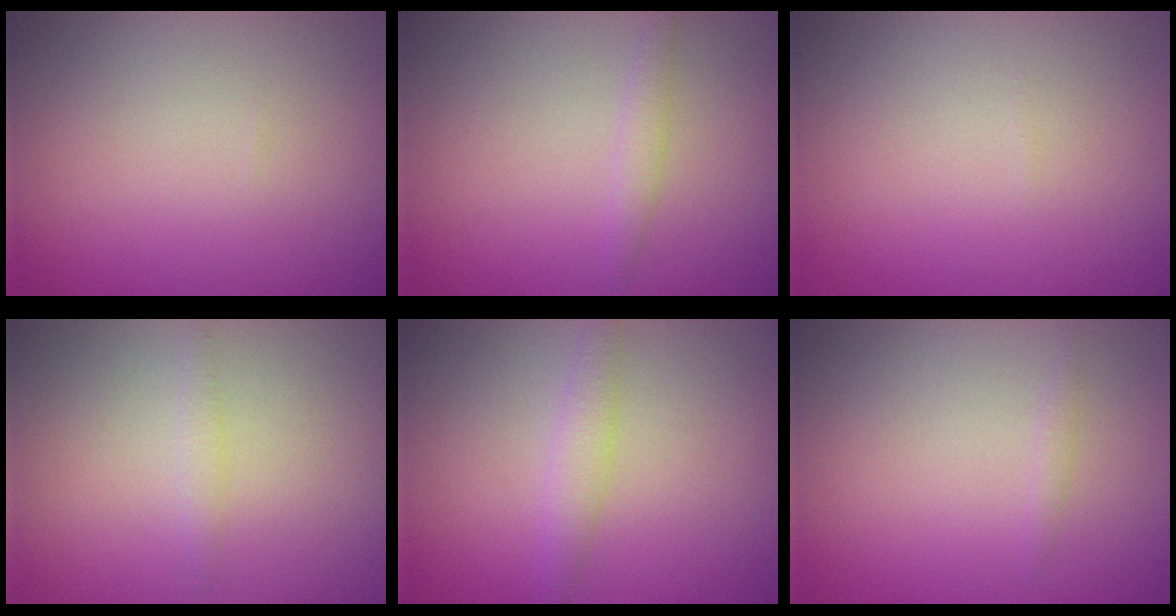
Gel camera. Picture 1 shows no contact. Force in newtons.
{"total": 1.2, "press": 1.2, "slide": 0.0}
{"total": 0.0}
{"total": 0.9, "press": 0.9, "slide": 0.0}
{"total": 1.9, "press": 1.9, "slide": 0.1}
{"total": 0.5, "press": 0.5, "slide": 0.0}